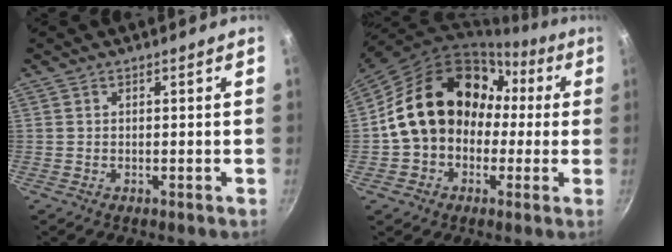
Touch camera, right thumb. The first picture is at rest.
{"total": 19.0, "force": [0.6, 15.3, 11.2], "torque": [-0.158, 0.066, 0.011]}